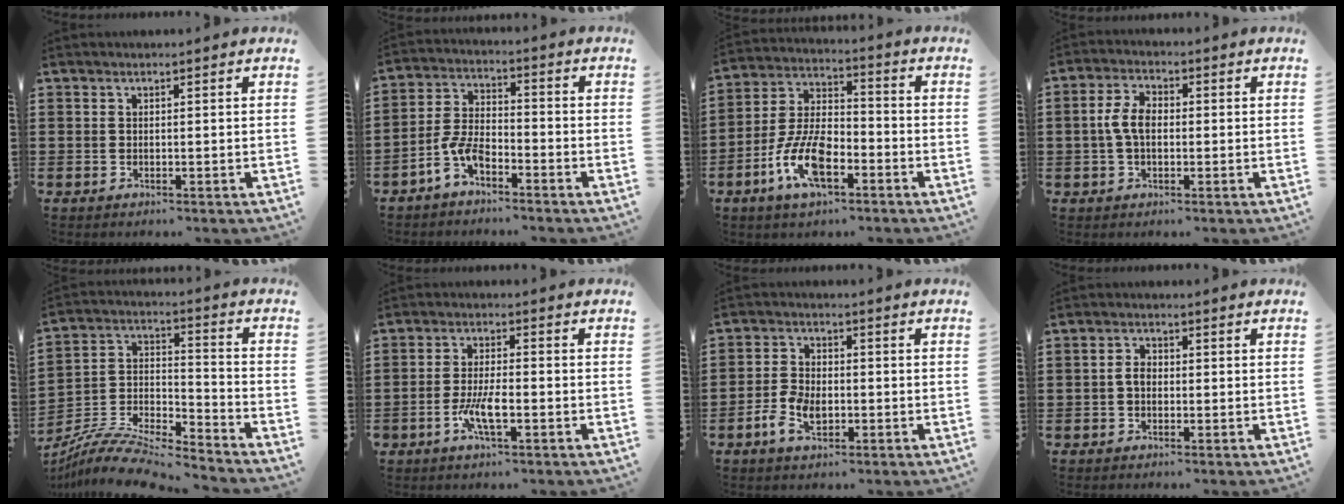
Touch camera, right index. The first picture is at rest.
{"total": 5.9, "force": [-3.6, 2.6, 3.8], "torque": [-0.103, 0.001, -0.077]}
{"total": 10.5, "force": [-4.7, 5.0, 8.0], "torque": [-0.175, 0.006, -0.087]}
{"total": 4.8, "force": [-0.2, 2.7, 4.0], "torque": [-0.099, 0.002, -0.012]}
{"total": 10.0, "force": [-9.3, 1.5, 3.3], "torque": [-0.066, 0.016, -0.187]}
{"total": 5.5, "force": [-2.3, 1.4, 4.8], "torque": [-0.107, -0.006, -0.046]}
{"total": 4.9, "force": [-1.7, 2.7, 3.7], "torque": [-0.087, -0.001, -0.033]}
{"total": 2.3, "force": [-0.4, 1.5, 1.7], "torque": [-0.040, 0.001, -0.011]}